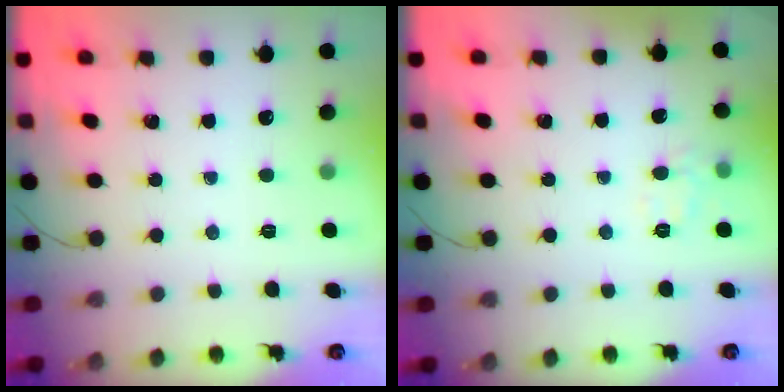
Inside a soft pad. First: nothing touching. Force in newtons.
{"total": 4.4, "press": 4.1, "slide": 1.6}